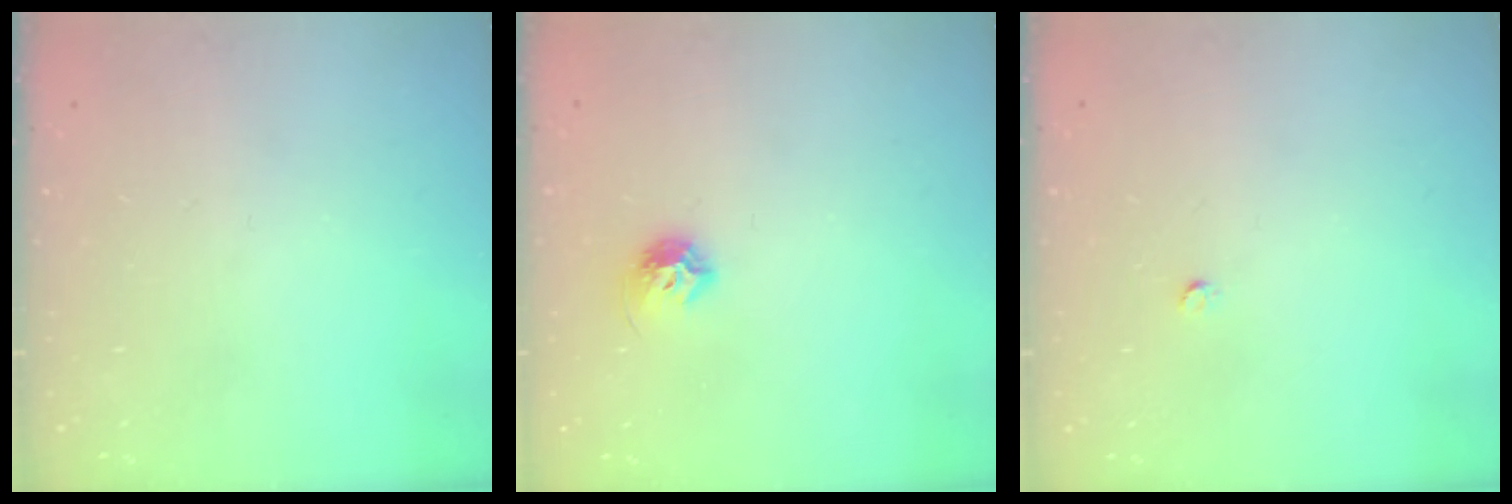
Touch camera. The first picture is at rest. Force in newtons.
{"total": 7.0, "press": 7.0, "slide": 0.8}
{"total": 2.2, "press": 2.2, "slide": 0.3}